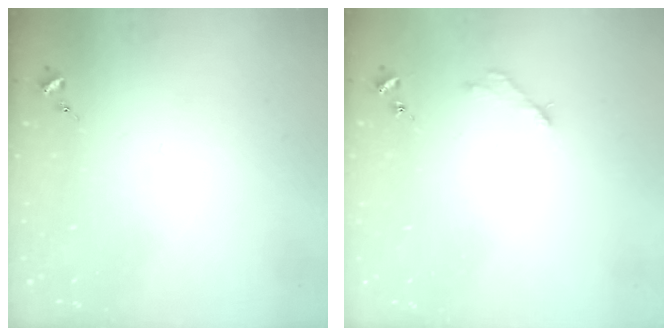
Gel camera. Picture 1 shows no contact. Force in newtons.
{"total": 2.8, "press": 2.8, "slide": 0.4}